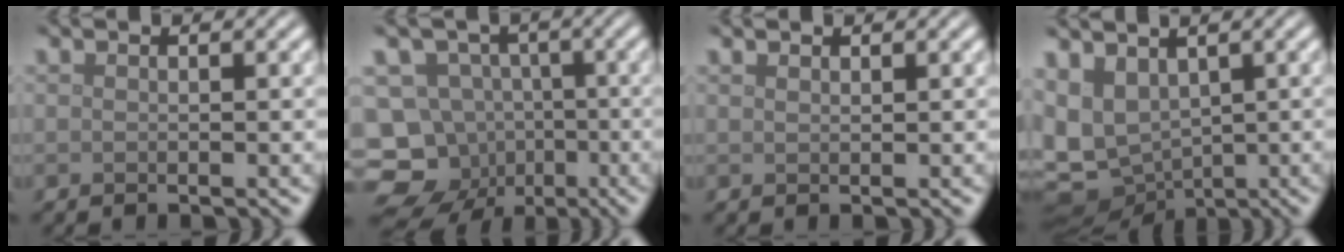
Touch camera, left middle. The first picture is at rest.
{"total": 13.2, "force": [-6.8, 10.8, 3.3], "torque": [-0.076, -0.016, -0.115]}
{"total": 0.6, "force": [0.6, 0.0, 0.1], "torque": [-0.001, 0.000, 0.011]}
{"total": 7.8, "force": [-0.1, 5.6, 5.3], "torque": [-0.118, -0.017, 0.025]}